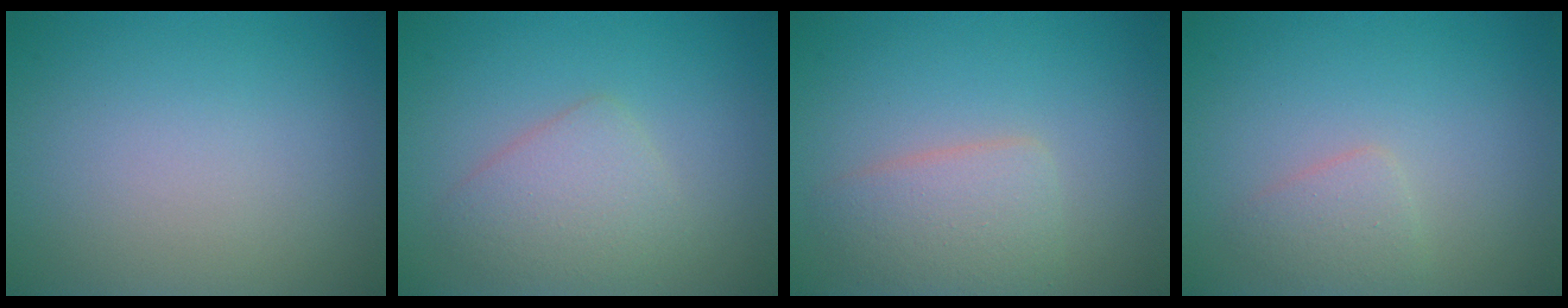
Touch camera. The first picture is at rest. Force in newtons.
{"total": 3.1, "press": 3.1, "slide": 0.2}
{"total": 3.2, "press": 3.1, "slide": 0.2}
{"total": 1.6, "press": 1.6, "slide": 0.0}